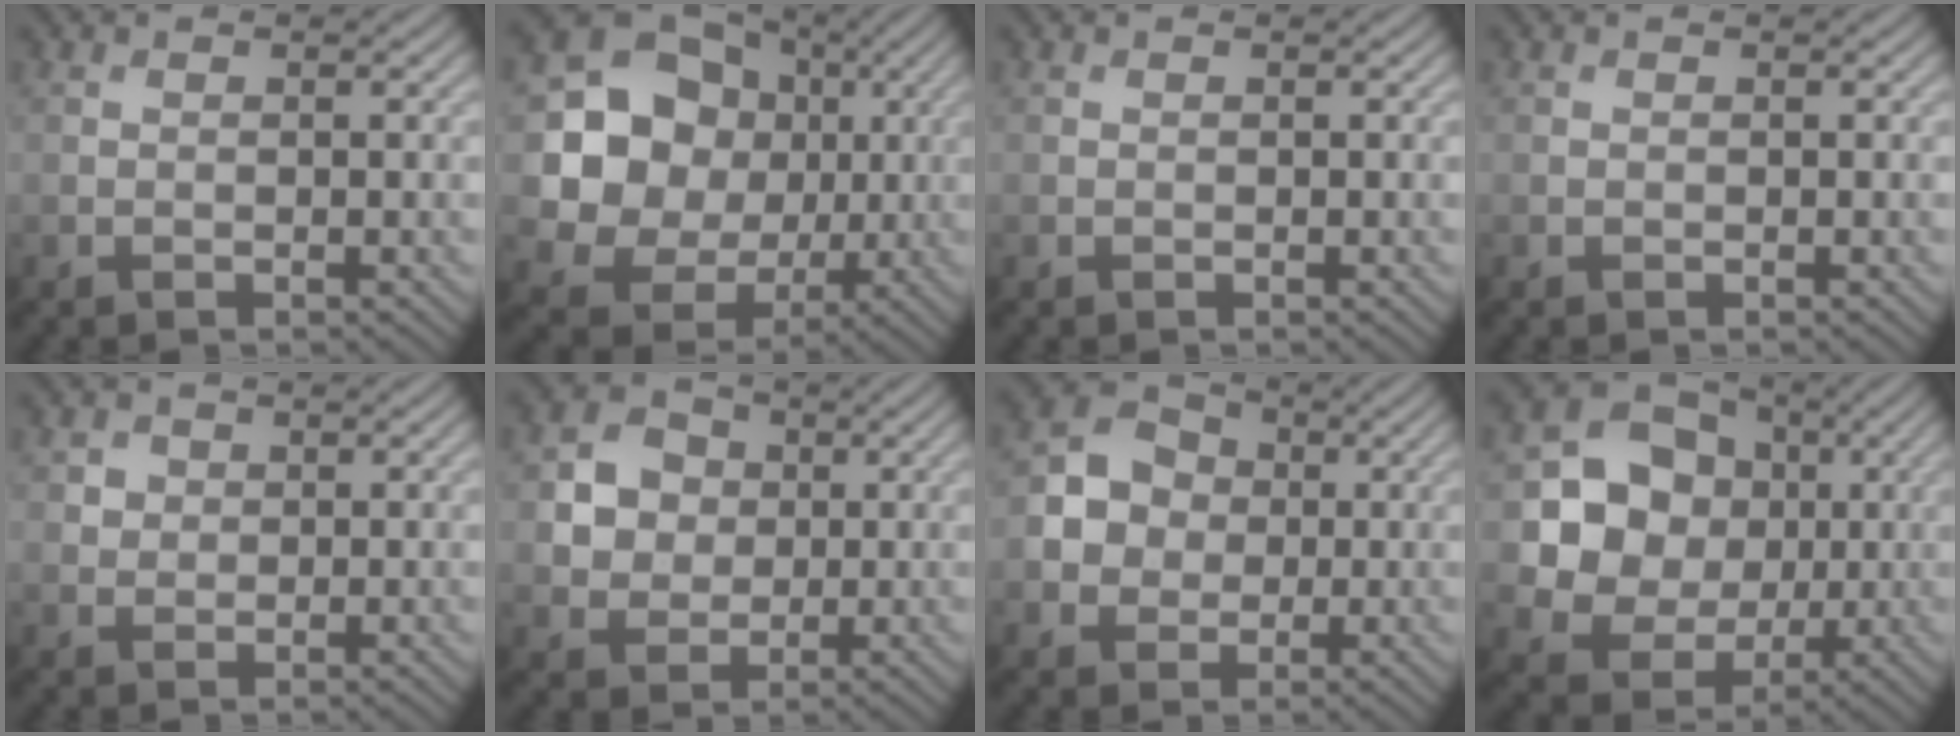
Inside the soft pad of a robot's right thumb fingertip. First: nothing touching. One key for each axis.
{"total": 13.7, "fx": 1.4, "fy": 12.0, "fz": 6.4, "tx": -0.148, "ty": -0.006, "tz": 0.017}
{"total": 0.0}
{"total": 0.0}
{"total": 2.0, "fx": 0.6, "fy": 1.8, "fz": 0.6, "tx": -0.012, "ty": -0.007, "tz": 0.012}
{"total": 5.7, "fx": 0.8, "fy": 5.0, "fz": 2.5, "tx": -0.064, "ty": 0.007, "tz": 0.002}
{"total": 6.4, "fx": -0.1, "fy": 5.7, "fz": 3.0, "tx": -0.064, "ty": 0.003, "tz": -0.013}
{"total": 11.7, "fx": 1.1, "fy": 10.1, "fz": 5.7, "tx": -0.114, "ty": -0.001, "tz": 0.008}